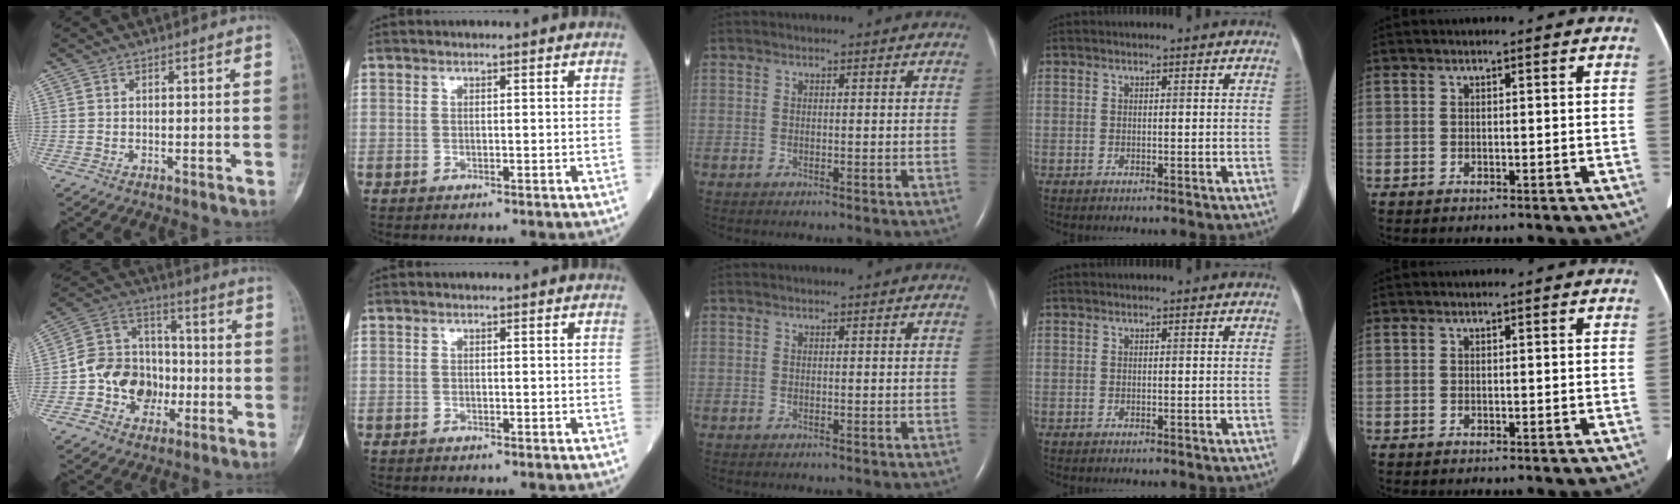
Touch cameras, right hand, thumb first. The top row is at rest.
{"thumb": {"total": 14.4, "force": [-4.0, 12.1, 6.6], "torque": [-0.065, 0.059, -0.074]}, "index": {"total": 0.6, "force": [-0.6, 0.1, 0.1], "torque": [-0.007, 0.000, -0.011]}}